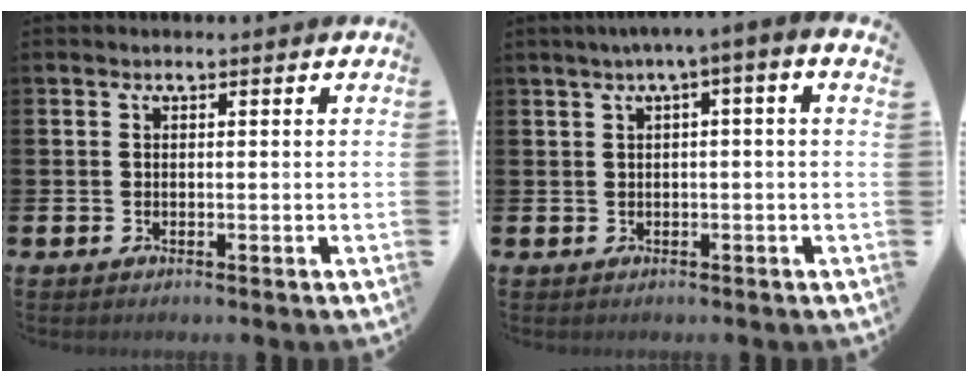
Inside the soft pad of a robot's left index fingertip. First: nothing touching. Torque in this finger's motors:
{"motor_torque": [1.11, -1.02, 0.75, 0.21]}